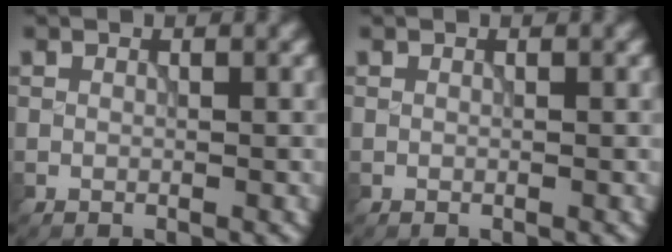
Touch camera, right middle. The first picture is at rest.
{"total": 0.0}